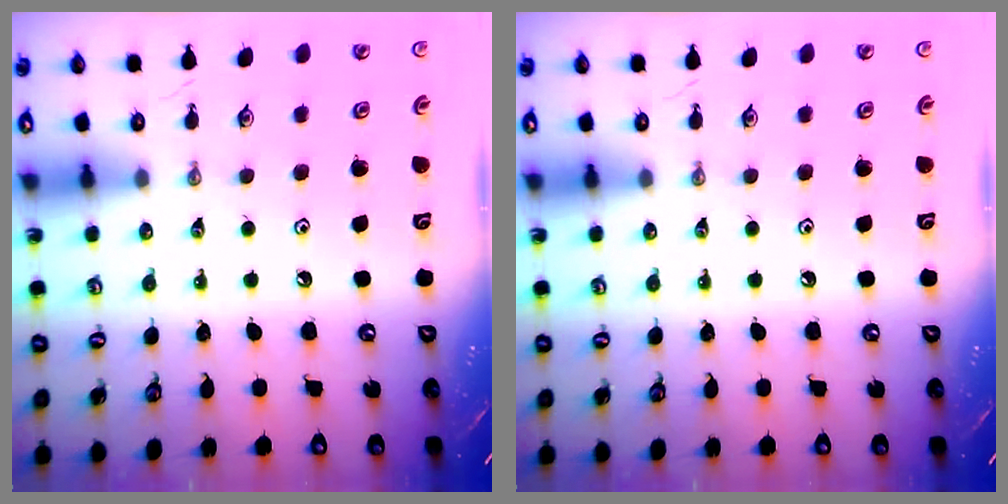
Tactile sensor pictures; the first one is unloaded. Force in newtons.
{"total": 0.0}